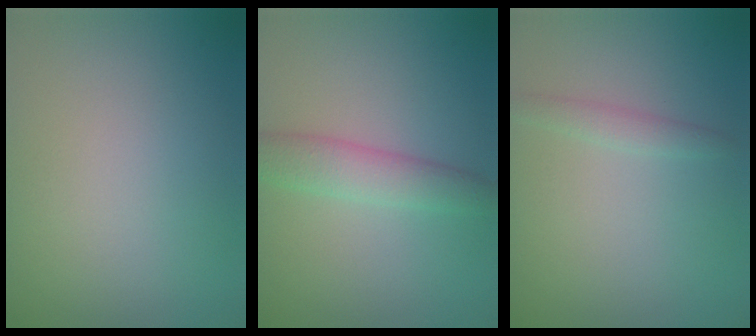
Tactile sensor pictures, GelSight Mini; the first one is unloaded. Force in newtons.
{"total": 2.9, "press": 2.9, "slide": 0.2}
{"total": 1.2, "press": 1.2, "slide": 0.1}